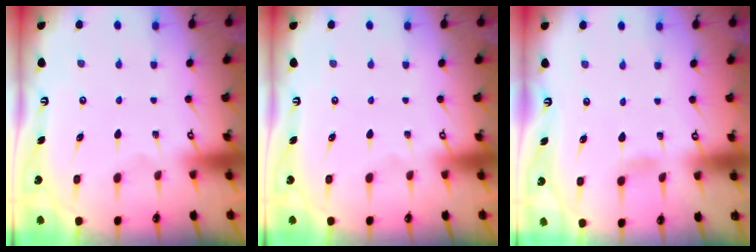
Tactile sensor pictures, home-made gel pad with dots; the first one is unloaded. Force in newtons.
{"total": 0.0}
{"total": 2.8, "press": 2.8, "slide": 0.2}